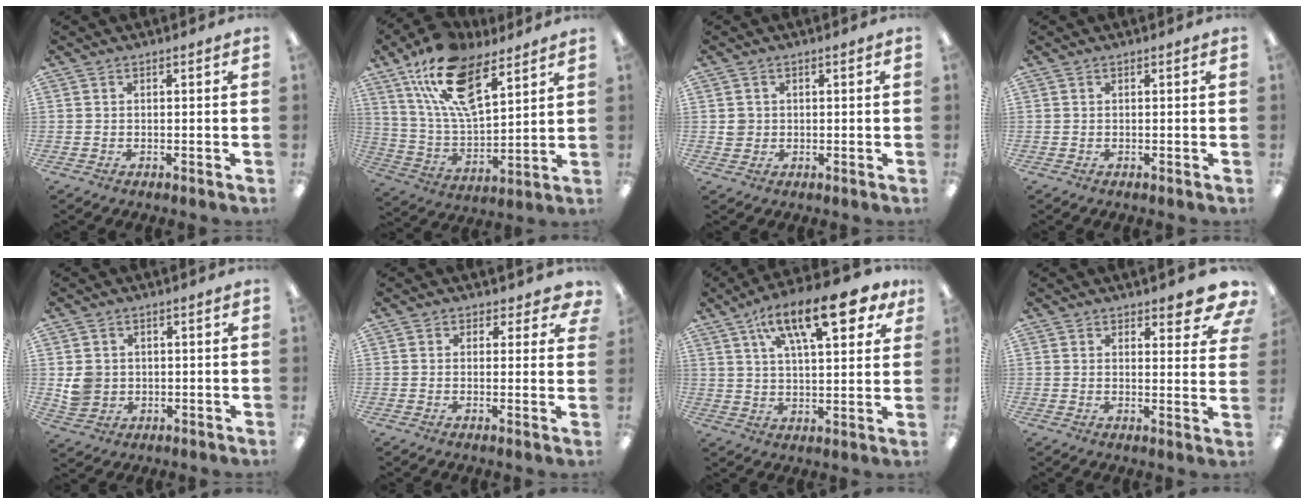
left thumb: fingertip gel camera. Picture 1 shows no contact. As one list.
[{"total": 19.0, "force": [11.8, 8.1, 12.4], "torque": [-0.245, -0.047, 0.208]}, {"total": 2.2, "force": [0.3, 2.1, 0.6], "torque": [-0.013, 0.004, 0.004]}, {"total": 0.0}, {"total": 4.6, "force": [0.8, 4.3, 1.3], "torque": [-0.015, 0.005, 0.016]}, {"total": 2.6, "force": [1.7, 1.8, 0.8], "torque": [-0.002, -0.005, 0.030]}, {"total": 18.3, "force": [10.4, 6.8, 13.5], "torque": [-0.202, -0.040, 0.163]}, {"total": 6.7, "force": [5.4, 2.2, 3.3], "torque": [-0.020, -0.041, 0.087]}]